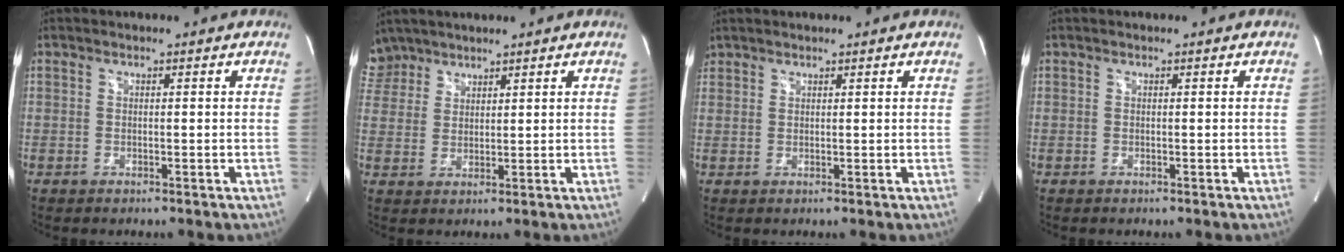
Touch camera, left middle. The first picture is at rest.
{"total": 5.6, "force": [4.7, 2.9, -0.4], "torque": [0.010, 0.010, 0.096]}
{"total": 1.5, "force": [1.4, 0.6, 0.0], "torque": [0.000, 0.013, 0.025]}
{"total": 0.0}